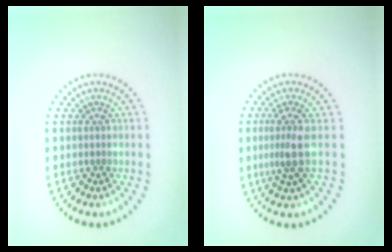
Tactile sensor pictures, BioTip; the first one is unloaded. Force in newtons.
{"total": 2.7, "press": 2.1, "slide": 1.7}